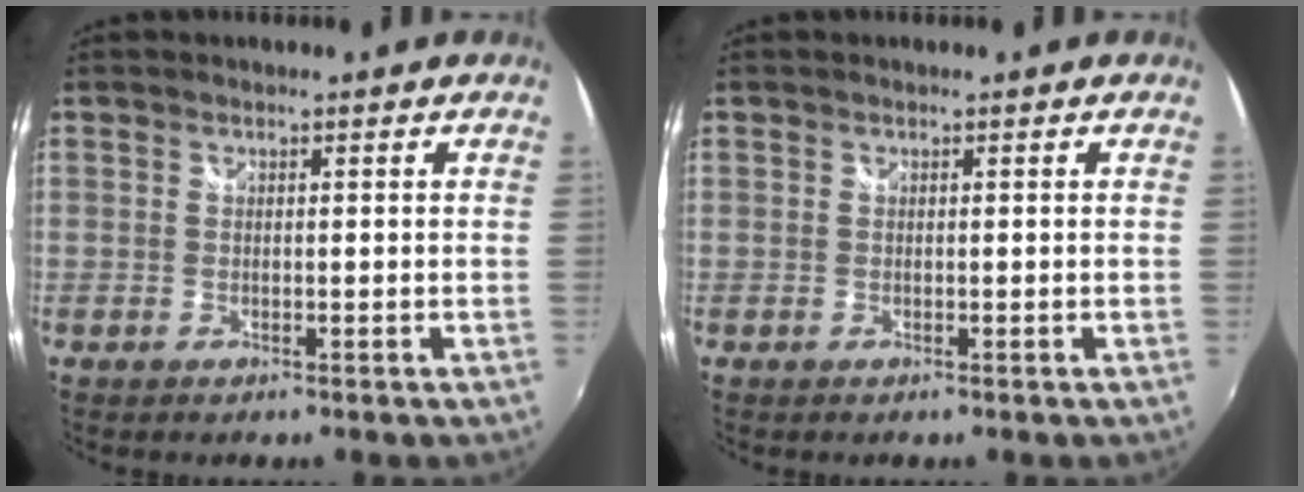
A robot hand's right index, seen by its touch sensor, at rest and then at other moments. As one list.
[{"total": 0.0}]